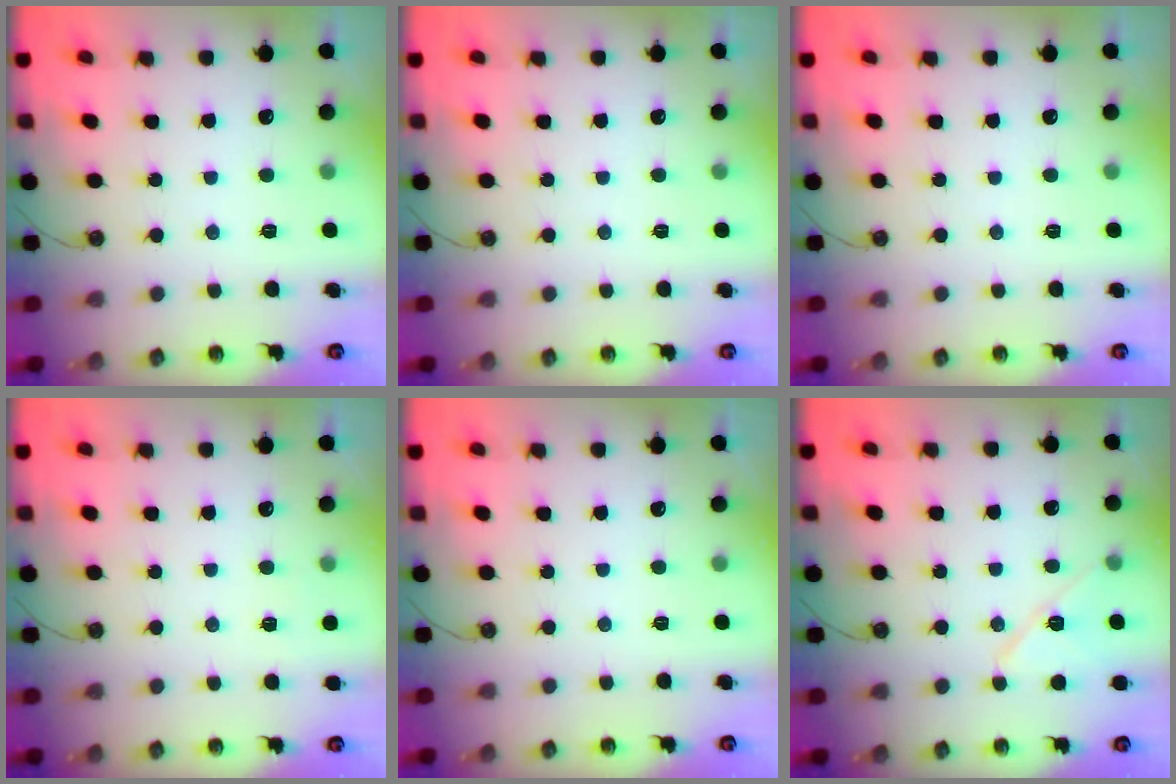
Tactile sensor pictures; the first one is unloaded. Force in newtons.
{"total": 0.0}
{"total": 0.0}
{"total": 2.5, "press": 2.4, "slide": 0.8}
{"total": 0.0}
{"total": 10.2, "press": 10.2, "slide": 0.9}